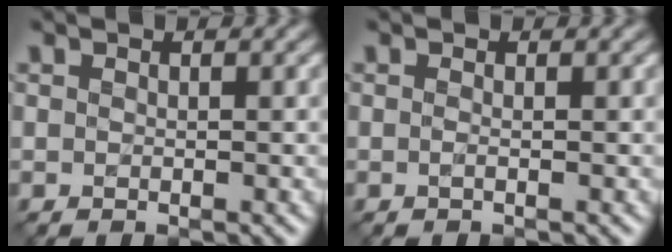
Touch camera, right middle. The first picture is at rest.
{"total": 0.7, "force": [-0.2, 0.3, 0.6], "torque": [-0.012, -0.007, -0.007]}